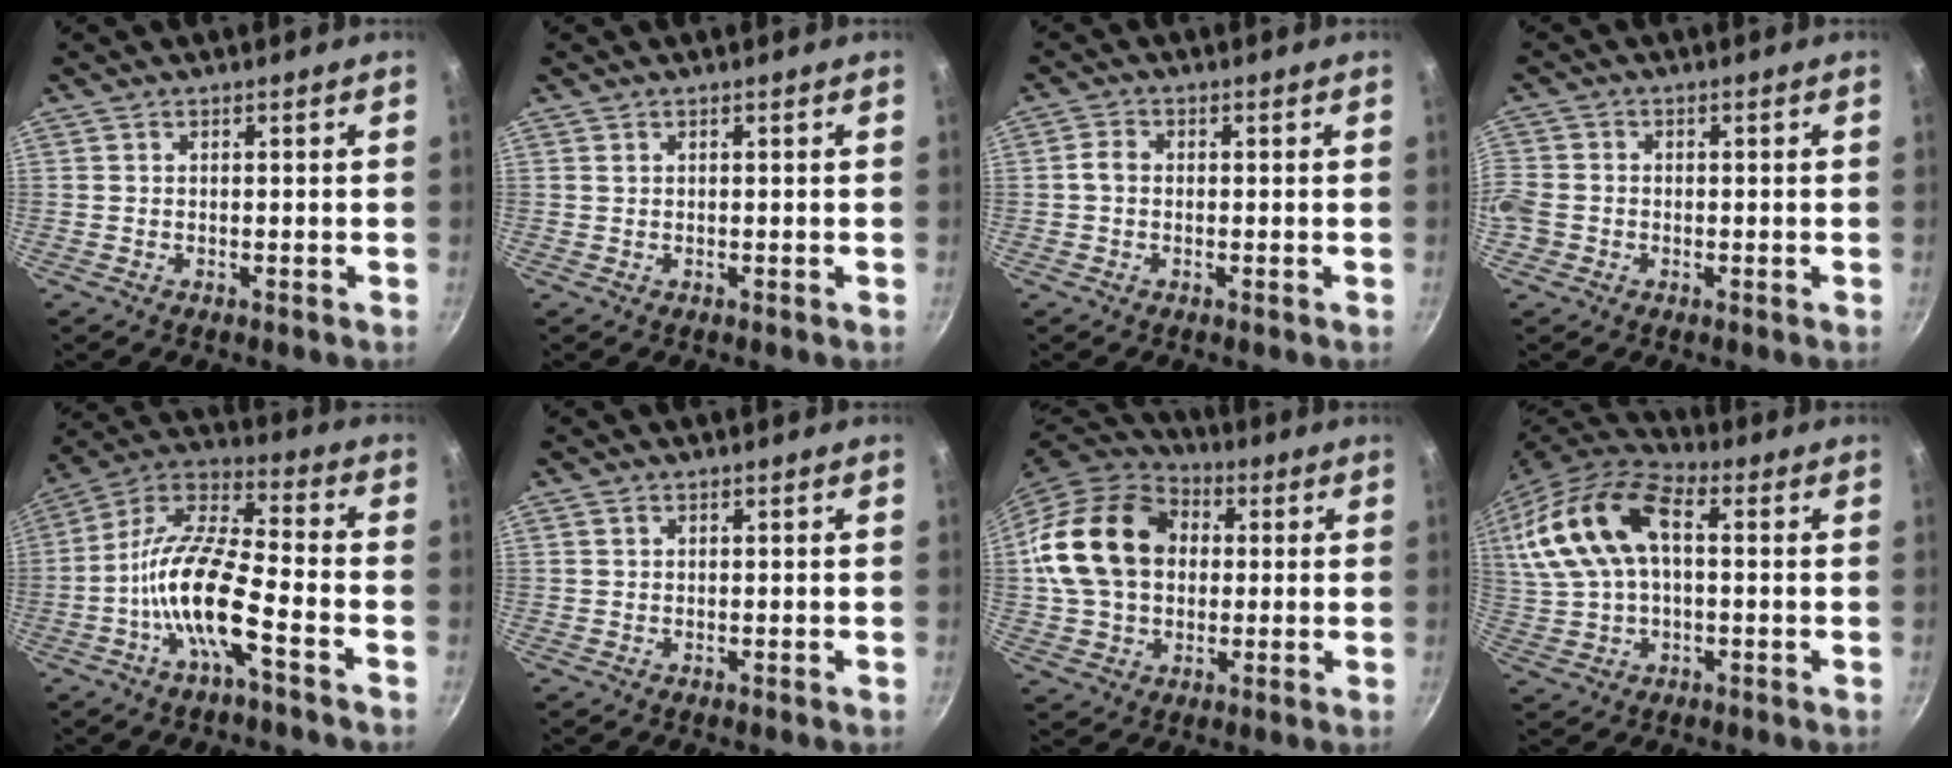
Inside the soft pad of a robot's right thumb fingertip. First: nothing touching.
{"total": 0.0}
{"total": 2.4, "force": [-0.2, 1.8, 1.5], "torque": [-0.028, 0.010, -0.008]}
{"total": 6.1, "force": [-1.5, 5.2, 2.8], "torque": [-0.064, 0.008, -0.039]}
{"total": 14.7, "force": [-5.8, 4.2, 12.8], "torque": [-0.245, 0.046, -0.127]}
{"total": 0.7, "force": [0.3, 0.6, 0.3], "torque": [-0.004, 0.001, 0.005]}
{"total": 20.6, "force": [2.8, 15.6, 13.0], "torque": [-0.221, 0.028, 0.045]}
{"total": 18.8, "force": [3.5, 10.9, 14.9], "torque": [-0.298, 0.028, 0.054]}